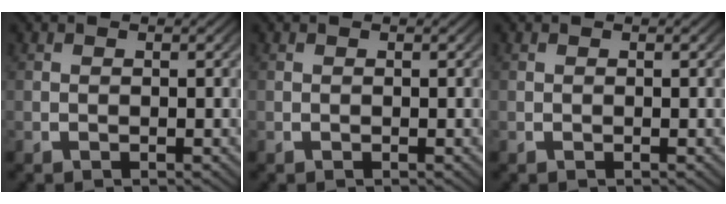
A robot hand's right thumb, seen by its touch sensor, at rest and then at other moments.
{"total": 0.0}
{"total": 0.0}